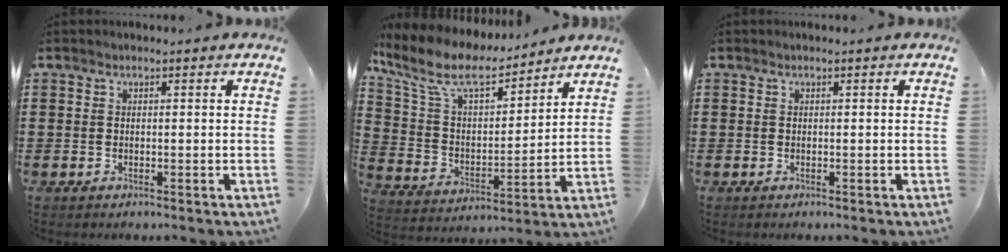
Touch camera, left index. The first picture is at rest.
{"total": 9.7, "force": [7.7, 3.0, 5.0], "torque": [-0.132, -0.041, 0.132]}
{"total": 0.0}